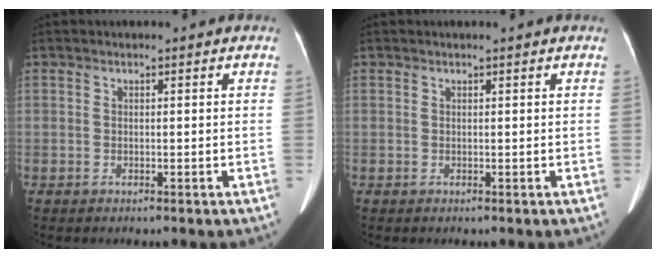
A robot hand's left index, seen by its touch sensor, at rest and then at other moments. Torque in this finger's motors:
{"motor_torque": [-0.27, -0.28, -0.51, 0.00]}